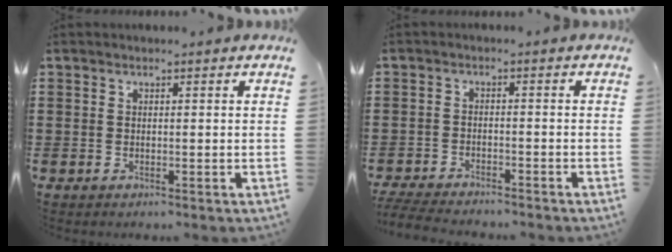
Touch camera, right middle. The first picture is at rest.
{"total": 3.7, "force": [-3.6, 0.2, 0.7], "torque": [-0.028, -0.007, -0.079]}